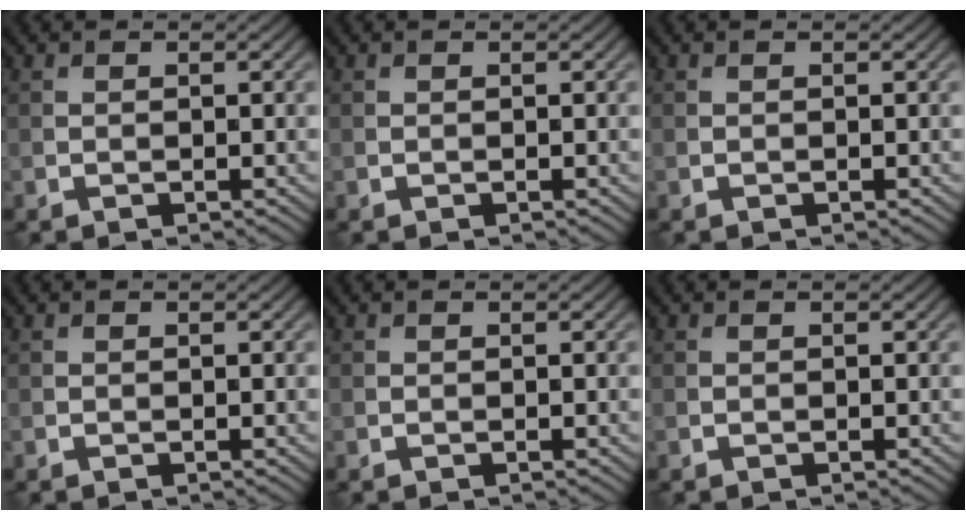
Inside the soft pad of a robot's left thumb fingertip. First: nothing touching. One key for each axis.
{"total": 0.0}
{"total": 0.0}
{"total": 0.0}
{"total": 0.0}
{"total": 0.0}